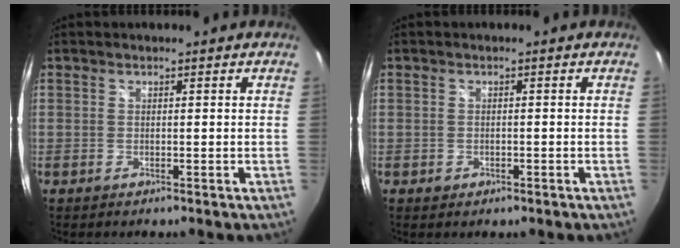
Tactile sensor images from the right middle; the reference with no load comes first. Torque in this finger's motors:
{"motor_torque": [-0.07, 0.01, -0.01, -0.01]}